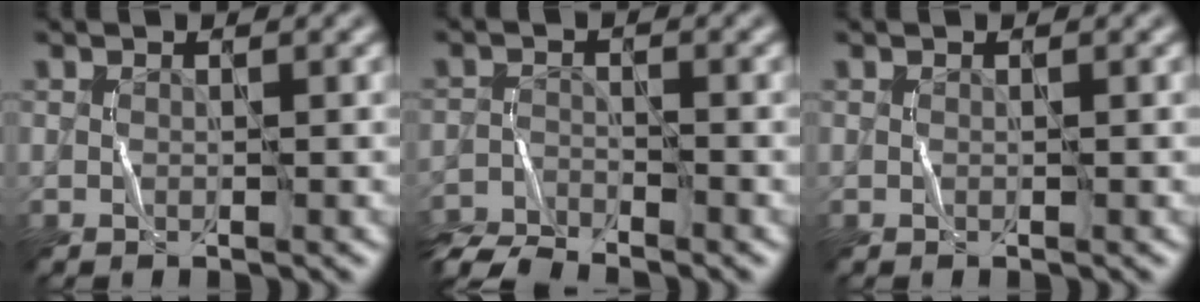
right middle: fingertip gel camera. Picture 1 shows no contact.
{"total": 4.3, "force": [-4.1, 0.4, 1.0], "torque": [-0.028, -0.010, -0.086]}
{"total": 0.0}